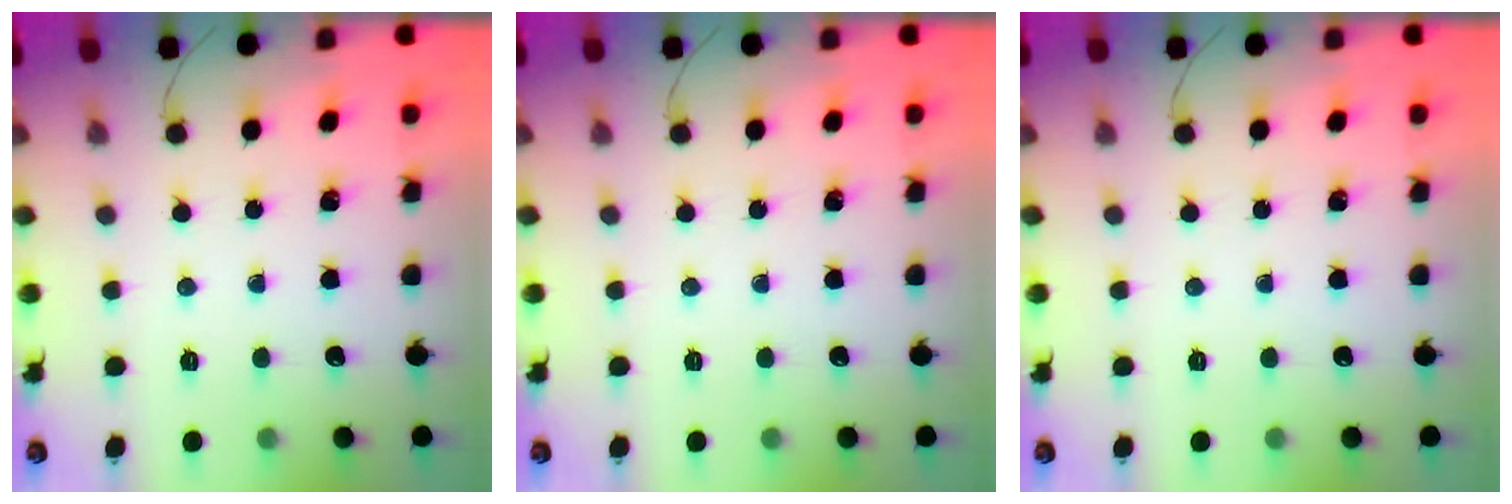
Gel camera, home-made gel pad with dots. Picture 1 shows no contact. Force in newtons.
{"total": 0.0}
{"total": 0.0}